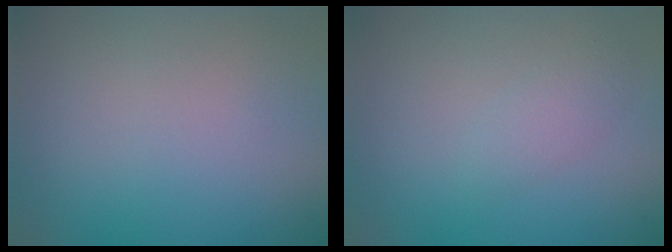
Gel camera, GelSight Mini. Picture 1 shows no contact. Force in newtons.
{"total": 1.4, "press": 1.4, "slide": 0.1}